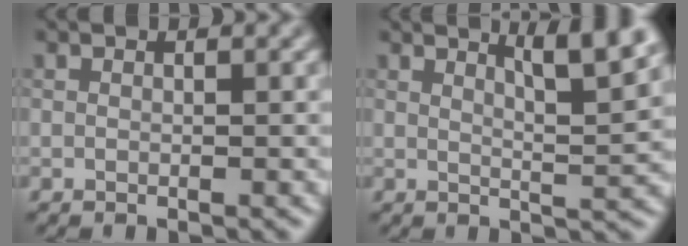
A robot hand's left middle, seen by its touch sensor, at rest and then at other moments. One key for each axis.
{"total": 5.3, "fx": 3.3, "fy": 1.0, "fz": 4.1, "tx": -0.049, "ty": 0.005, "tz": 0.048}